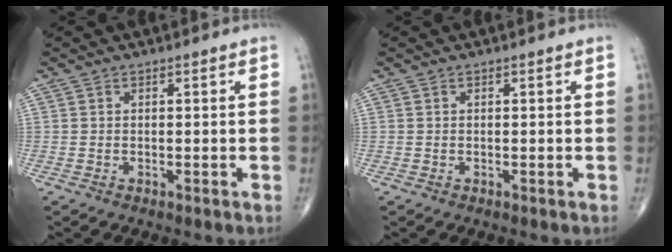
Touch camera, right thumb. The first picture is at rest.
{"total": 0.0}